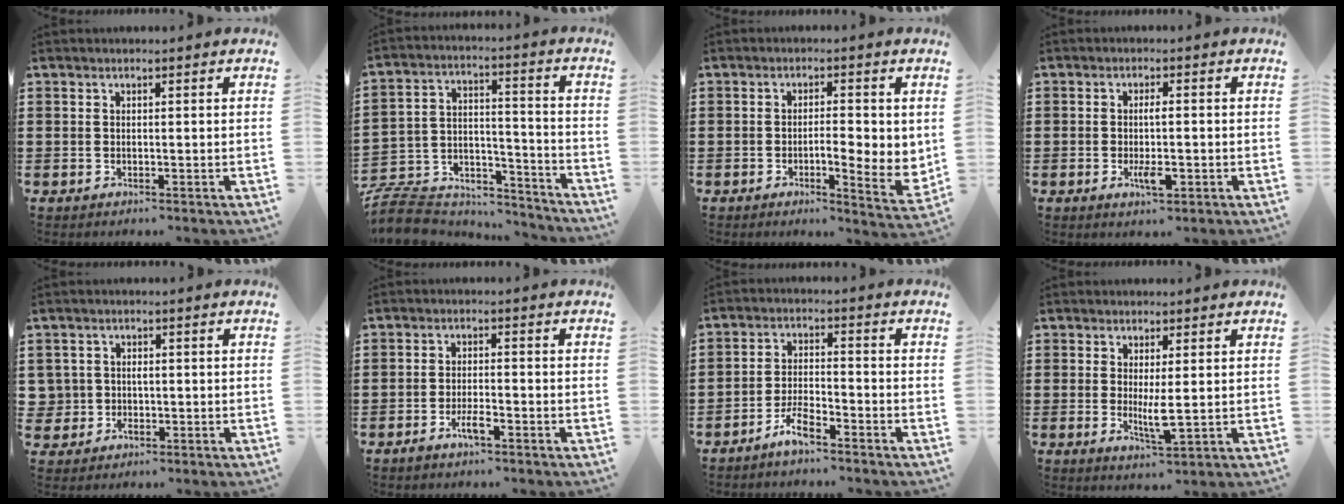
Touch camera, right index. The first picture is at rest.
{"total": 8.2, "force": [-7.6, 2.4, 1.6], "torque": [-0.041, 0.010, -0.153]}
{"total": 5.2, "force": [-0.3, 1.7, 5.0], "torque": [-0.082, -0.003, -0.008]}
{"total": 3.6, "force": [-0.7, 1.1, 3.3], "torque": [-0.072, -0.004, -0.018]}
{"total": 2.3, "force": [-0.4, 2.3, 0.4], "torque": [-0.018, 0.007, -0.012]}
{"total": 3.2, "force": [-1.9, 0.9, 2.4], "torque": [-0.047, 0.002, -0.037]}
{"total": 4.4, "force": [-3.6, 0.9, 2.4], "torque": [-0.056, 0.007, -0.072]}
{"total": 3.9, "force": [0.1, 0.6, 3.8], "torque": [-0.063, -0.009, 0.001]}